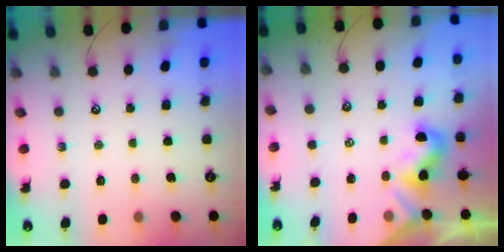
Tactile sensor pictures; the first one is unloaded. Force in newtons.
{"total": 4.4, "press": 4.4, "slide": 0.7}